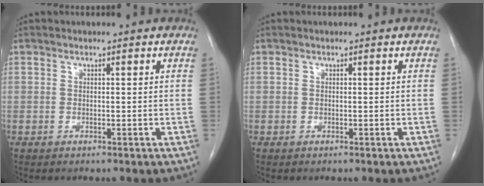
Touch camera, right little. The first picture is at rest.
{"total": 0.0}